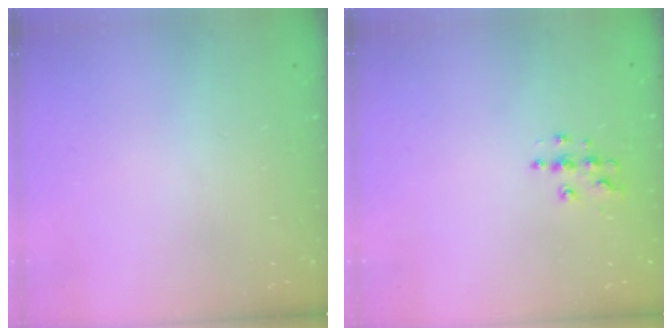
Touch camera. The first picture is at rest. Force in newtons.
{"total": 5.0, "press": 5.0, "slide": 0.2}